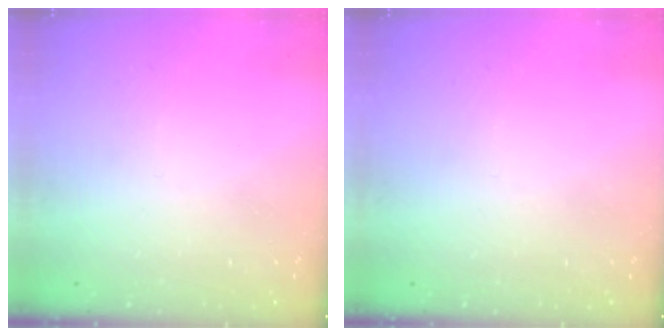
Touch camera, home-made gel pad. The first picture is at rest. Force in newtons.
{"total": 0.0}